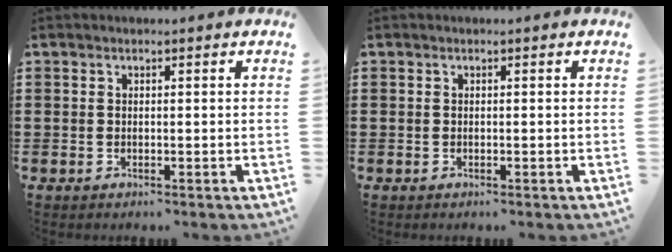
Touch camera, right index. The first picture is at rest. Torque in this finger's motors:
{"motor_torque": [0.58, 0.52, 0.00, 0.01]}